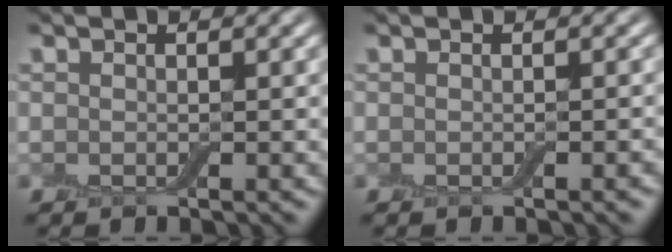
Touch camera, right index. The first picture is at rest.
{"total": 0.6, "force": [-0.3, 0.0, 0.5], "torque": [-0.005, 0.002, -0.004]}